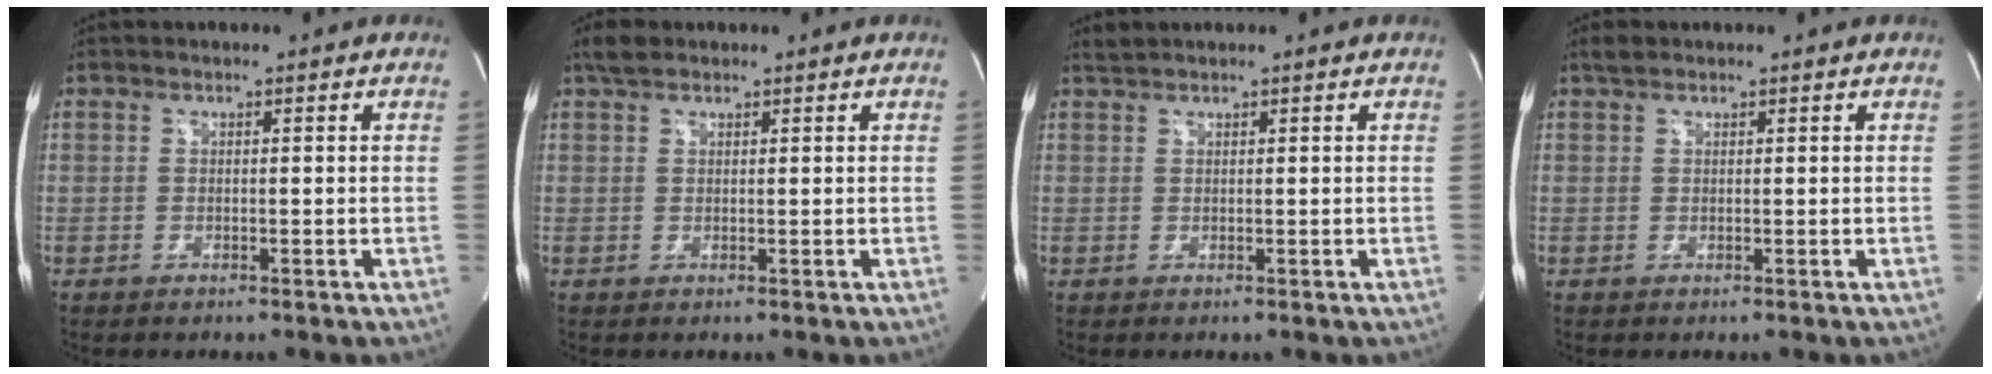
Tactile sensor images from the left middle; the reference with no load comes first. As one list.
[{"total": 2.3, "force": [1.8, 1.0, 1.0], "torque": [-0.024, 0.014, 0.033]}, {"total": 1.0, "force": [1.0, -0.1, 0.0], "torque": [-0.009, 0.009, 0.026]}, {"total": 1.2, "force": [1.0, 0.5, 0.4], "torque": [-0.012, 0.011, 0.019]}]